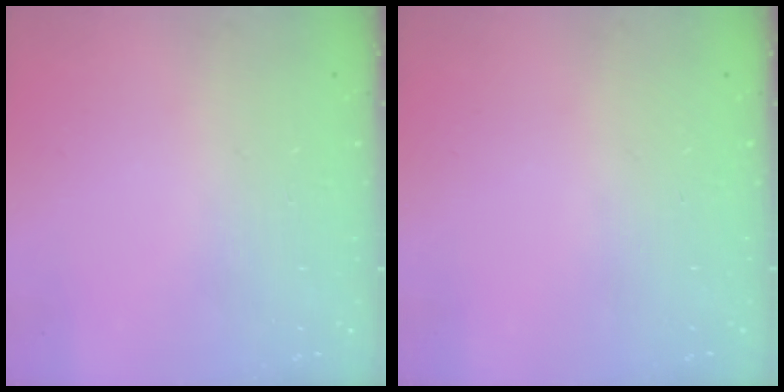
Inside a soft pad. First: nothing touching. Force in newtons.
{"total": 0.0}